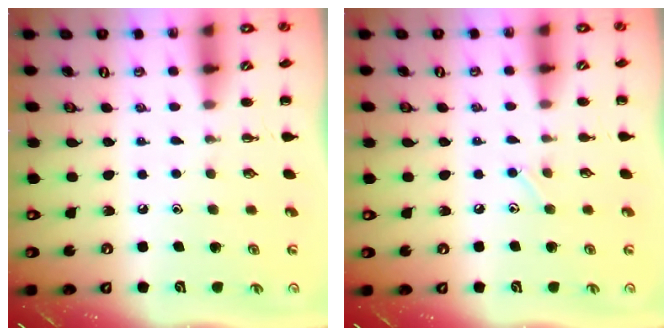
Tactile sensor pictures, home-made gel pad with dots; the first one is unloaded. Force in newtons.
{"total": 4.4, "press": 4.2, "slide": 1.3}